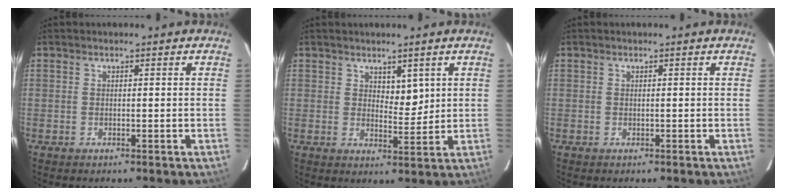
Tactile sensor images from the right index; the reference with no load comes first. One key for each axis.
{"total": 3.4, "fx": 1.7, "fy": 1.8, "fz": 2.3, "tx": -0.033, "ty": -0.006, "tz": 0.033}
{"total": 0.0}